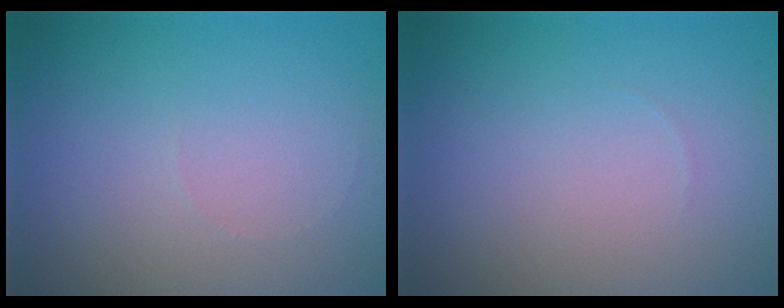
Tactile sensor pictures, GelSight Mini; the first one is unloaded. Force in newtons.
{"total": 0.0}